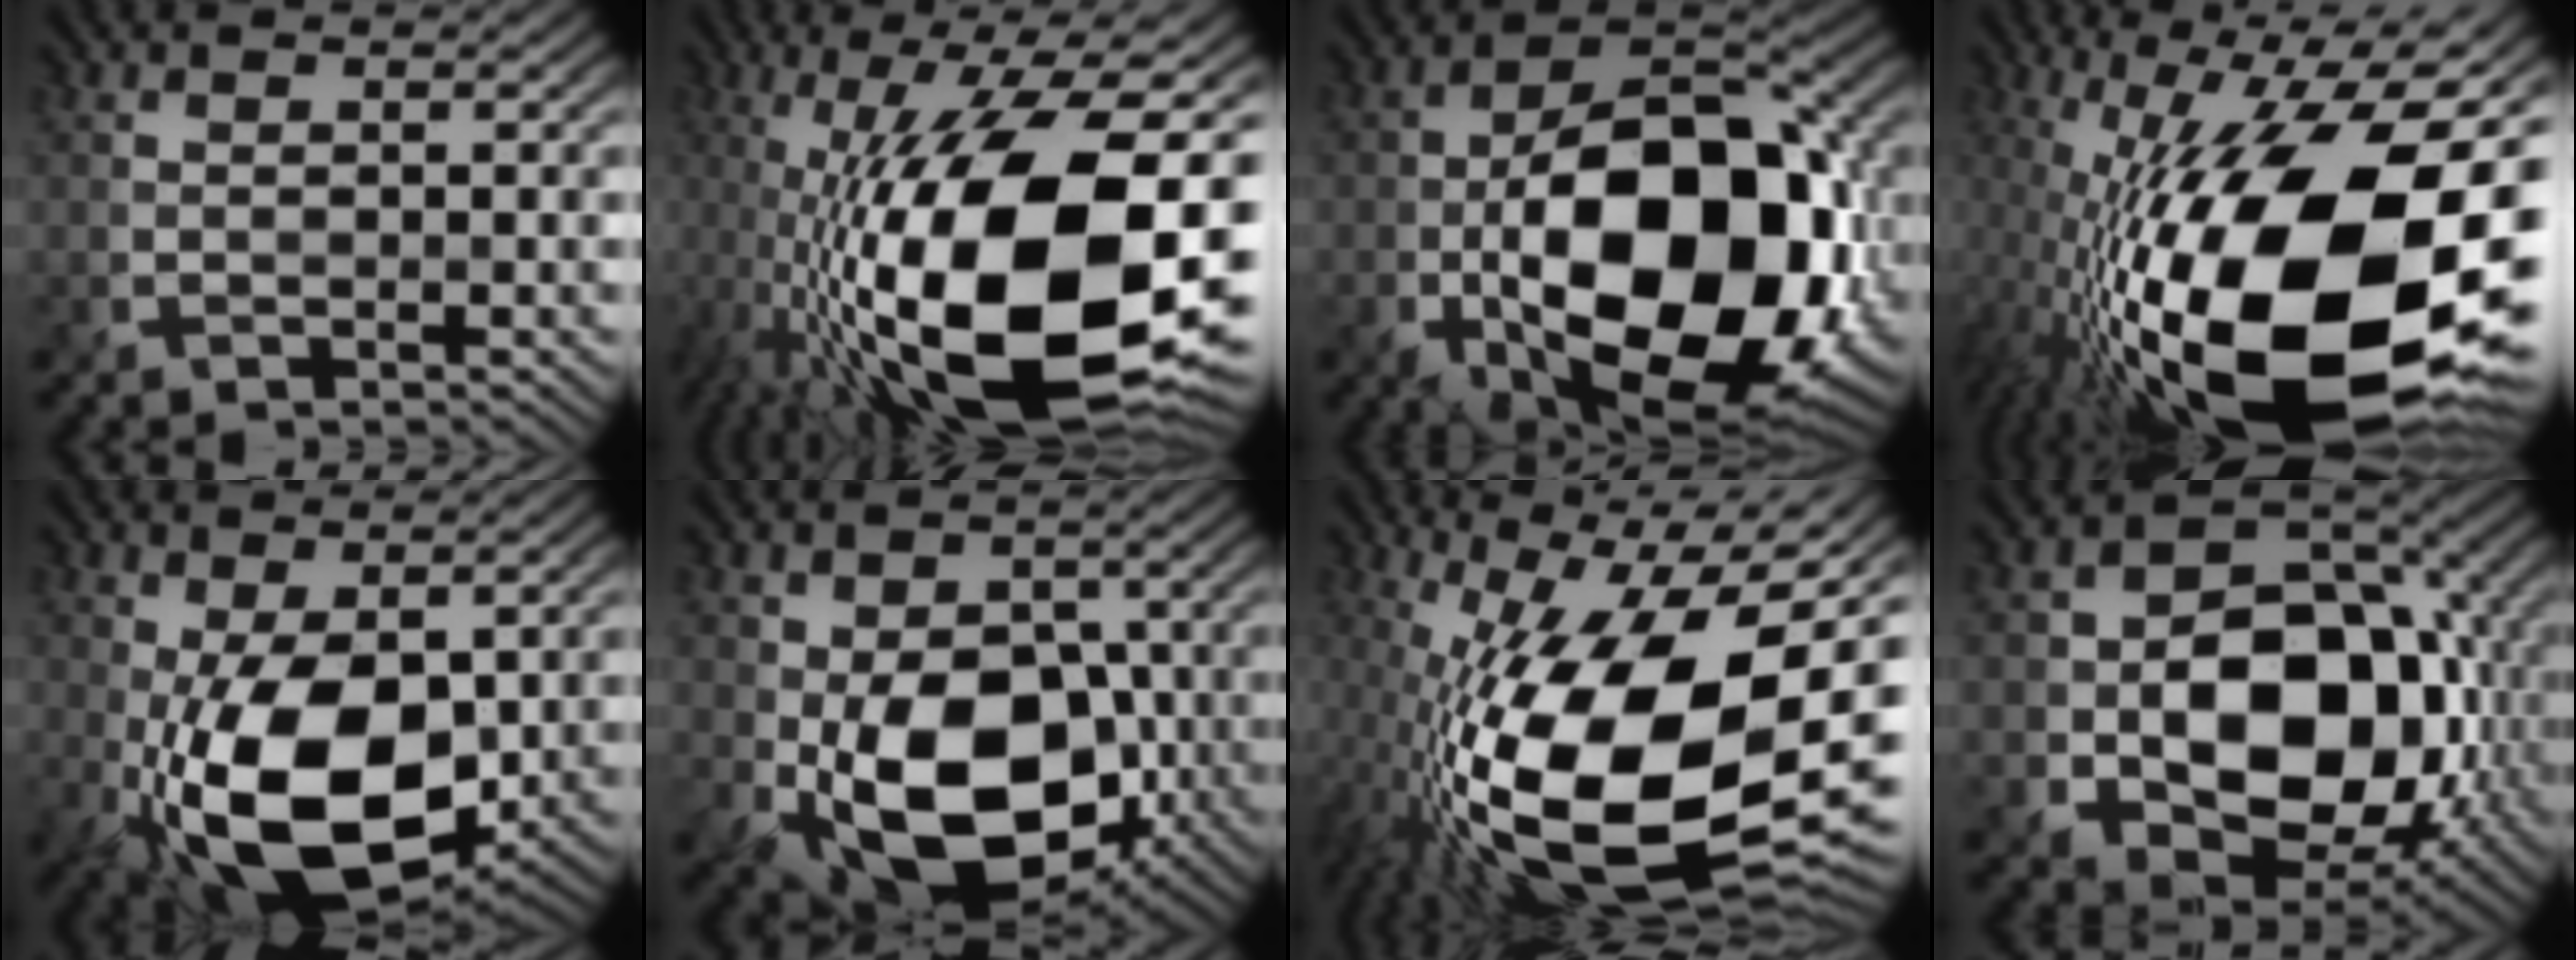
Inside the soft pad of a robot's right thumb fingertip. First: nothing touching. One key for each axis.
{"total": 19.3, "fx": -5.0, "fy": 7.3, "fz": 17.2, "tx": -0.310, "ty": -0.002, "tz": -0.087}
{"total": 18.3, "fx": -4.3, "fy": 10.8, "fz": 14.2, "tx": -0.228, "ty": -0.027, "tz": -0.062}
{"total": 23.2, "fx": -5.8, "fy": 9.6, "fz": 20.3, "tx": -0.379, "ty": -0.021, "tz": -0.098}
{"total": 14.2, "fx": -2.2, "fy": 8.0, "fz": 11.5, "tx": -0.229, "ty": -0.029, "tz": -0.032}
{"total": 13.6, "fx": -2.7, "fy": 9.3, "fz": 9.6, "tx": -0.158, "ty": -0.023, "tz": -0.047}
{"total": 20.7, "fx": -4.5, "fy": 8.6, "fz": 18.3, "tx": -0.332, "ty": -0.011, "tz": -0.078}
{"total": 15.2, "fx": -1.8, "fy": 11.2, "fz": 10.2, "tx": -0.141, "ty": -0.012, "tz": -0.032}